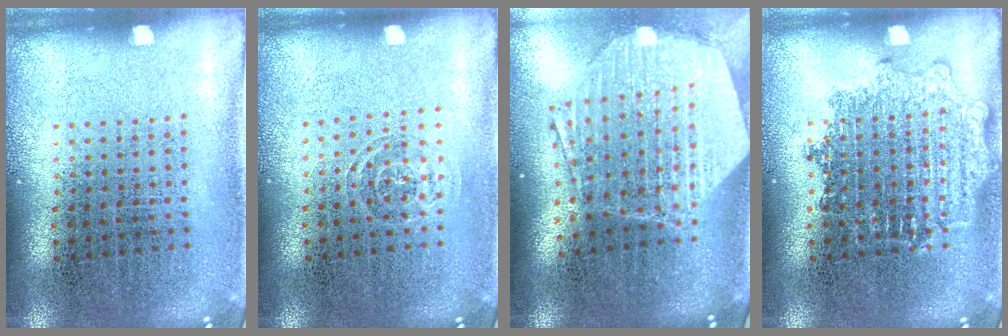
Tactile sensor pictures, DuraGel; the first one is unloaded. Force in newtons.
{"total": 0.9, "press": 0.6, "slide": 0.7}
{"total": 2.6, "press": 2.1, "slide": 1.5}
{"total": 2.4, "press": 2.4, "slide": 0.3}